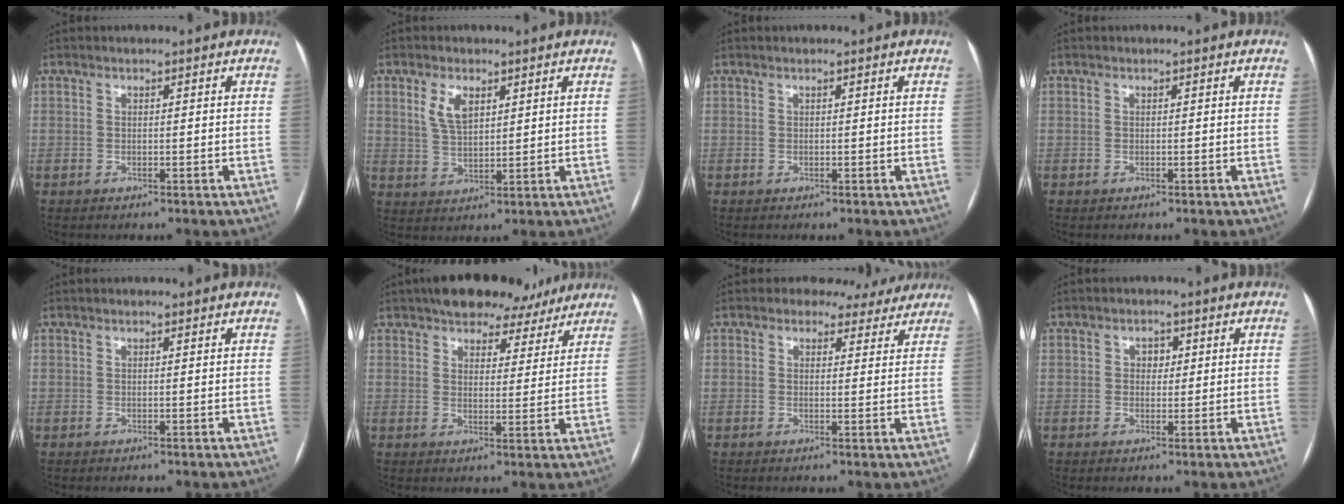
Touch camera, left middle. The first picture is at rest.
{"total": 4.8, "force": [2.3, 2.3, 3.5], "torque": [-0.074, 0.005, 0.049]}
{"total": 0.0}
{"total": 0.0}
{"total": 0.6, "force": [0.4, 0.2, 0.3], "torque": [-0.011, 0.006, 0.007]}
{"total": 12.1, "force": [9.8, 5.5, 4.3], "torque": [-0.038, 0.025, 0.126]}
{"total": 5.9, "force": [5.0, 3.1, 0.7], "torque": [0.005, 0.005, 0.046]}
{"total": 2.0, "force": [0.5, 1.5, 1.2], "torque": [-0.016, 0.006, 0.007]}